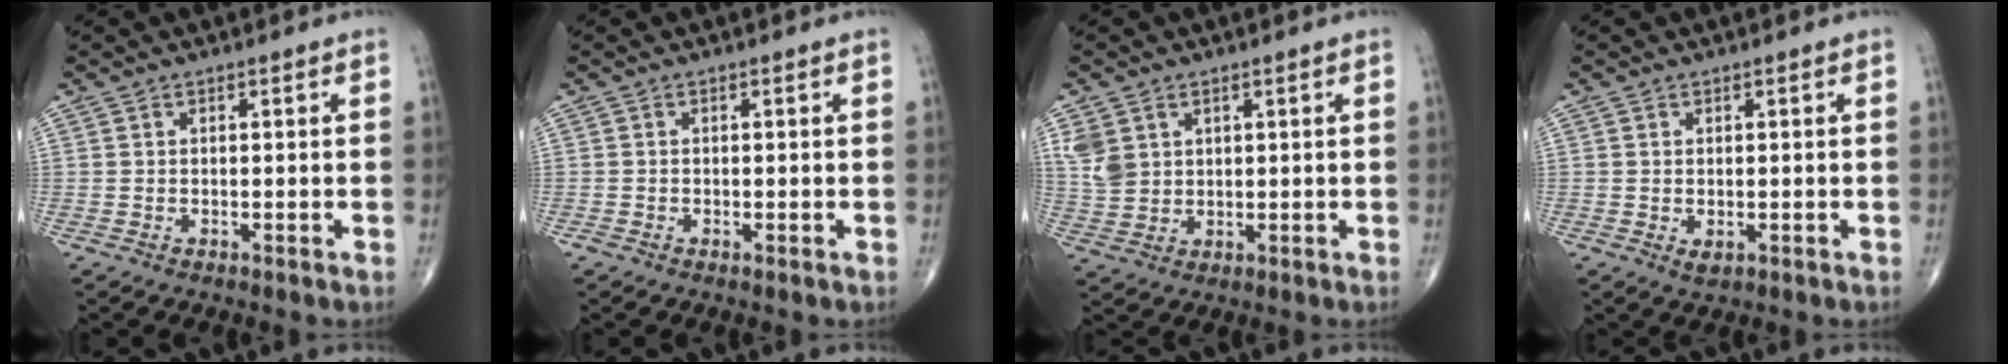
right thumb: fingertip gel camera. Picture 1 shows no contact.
{"total": 0.7, "force": [-0.3, 0.4, 0.5], "torque": [-0.010, -0.001, -0.007]}
{"total": 6.0, "force": [2.3, 4.6, 3.1], "torque": [-0.052, -0.006, 0.057]}
{"total": 1.6, "force": [-0.3, 1.0, 1.3], "torque": [-0.021, -0.003, -0.002]}